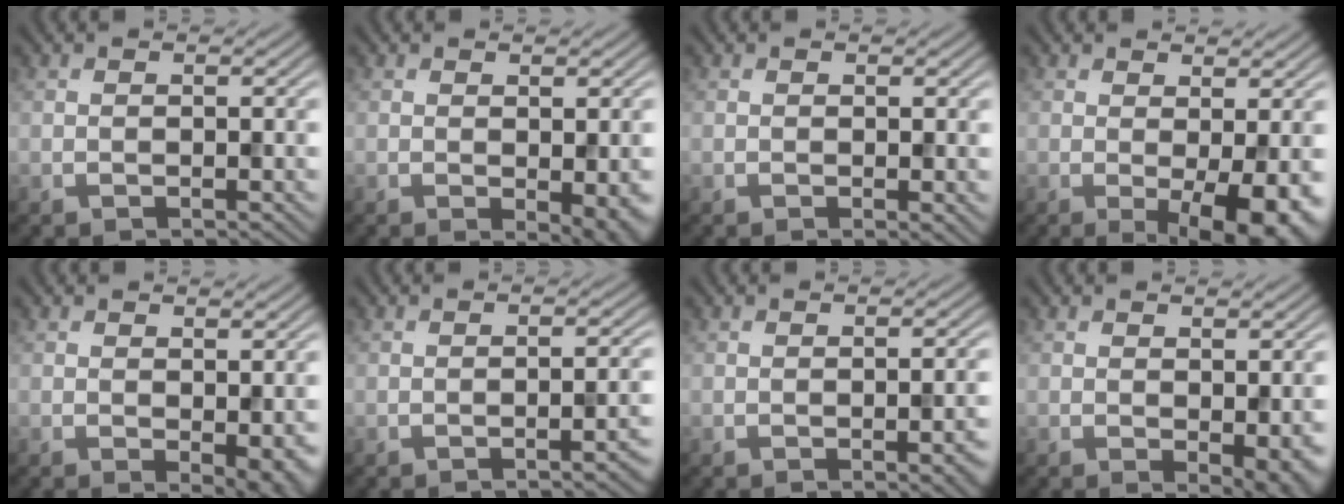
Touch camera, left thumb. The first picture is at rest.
{"total": 4.1, "force": [-0.9, 1.4, 3.7], "torque": [-0.043, -0.014, -0.006]}
{"total": 0.8, "force": [0.1, 0.2, 0.8], "torque": [-0.009, -0.004, 0.000]}
{"total": 5.8, "force": [-0.3, 2.1, 5.5], "torque": [-0.079, -0.010, -0.002]}
{"total": 3.1, "force": [-0.6, 1.4, 2.8], "torque": [-0.035, -0.010, -0.003]}
{"total": 3.3, "force": [-1.4, 0.7, 2.9], "torque": [-0.030, 0.006, -0.024]}
{"total": 3.9, "force": [-1.3, 1.1, 3.5], "torque": [-0.042, -0.003, -0.012]}
{"total": 3.6, "force": [-0.7, 1.5, 3.2], "torque": [-0.039, -0.012, -0.004]}